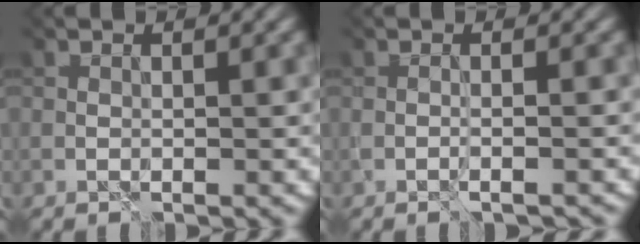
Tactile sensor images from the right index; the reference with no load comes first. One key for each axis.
{"total": 1.0, "fx": -0.8, "fy": -0.4, "fz": 0.5, "tx": -0.009, "ty": -0.005, "tz": -0.008}